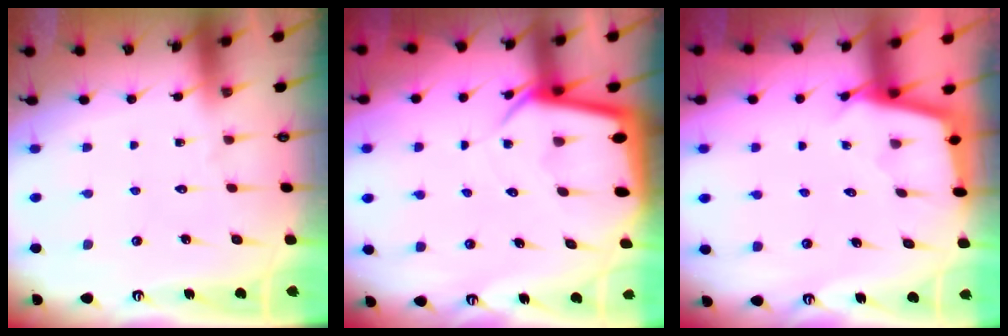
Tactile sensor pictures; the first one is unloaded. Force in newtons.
{"total": 5.4, "press": 5.4, "slide": 0.6}
{"total": 2.3, "press": 2.3, "slide": 0.2}